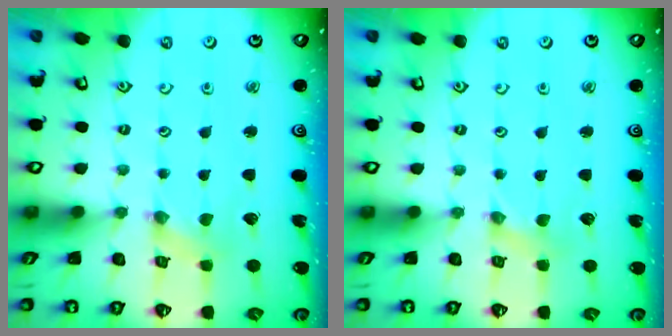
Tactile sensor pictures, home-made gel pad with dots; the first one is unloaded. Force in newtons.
{"total": 0.0}